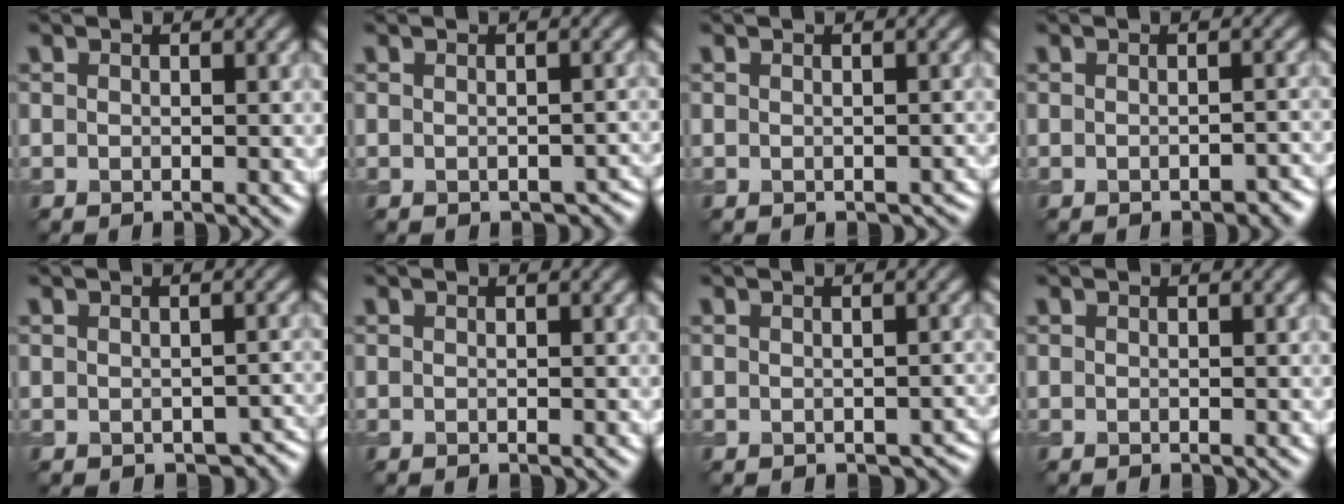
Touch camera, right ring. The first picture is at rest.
{"total": 2.0, "force": [-1.0, 1.3, 1.1], "torque": [-0.010, -0.014, -0.006]}
{"total": 0.9, "force": [-0.4, 0.6, 0.4], "torque": [-0.008, -0.011, -0.004]}
{"total": 1.3, "force": [-0.8, 0.6, 0.8], "torque": [-0.014, -0.001, -0.010]}
{"total": 2.7, "force": [-1.3, 1.7, 1.7], "torque": [-0.013, -0.014, -0.010]}
{"total": 0.0}
{"total": 1.7, "force": [-0.8, 1.1, 1.0], "torque": [-0.011, -0.013, -0.004]}
{"total": 0.0}